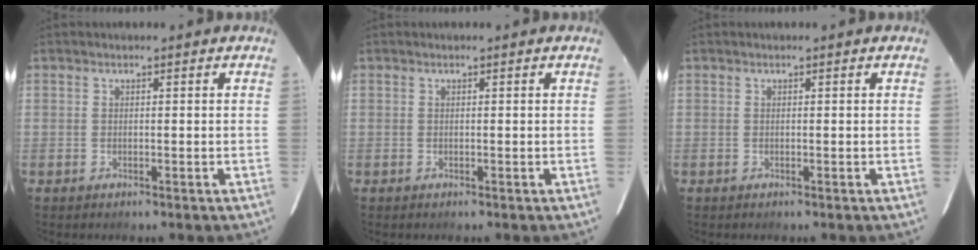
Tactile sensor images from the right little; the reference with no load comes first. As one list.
[{"total": 0.0}, {"total": 0.0}]